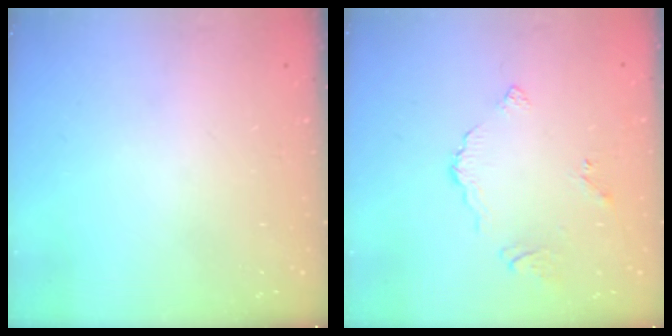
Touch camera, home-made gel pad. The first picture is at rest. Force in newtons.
{"total": 4.3, "press": 4.3, "slide": 0.1}